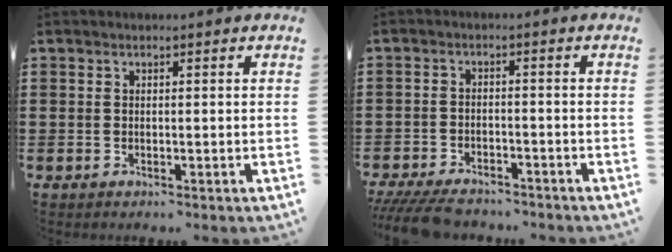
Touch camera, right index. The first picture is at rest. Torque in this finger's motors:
{"motor_torque": [0.61, 0.75, -0.02, -0.03]}